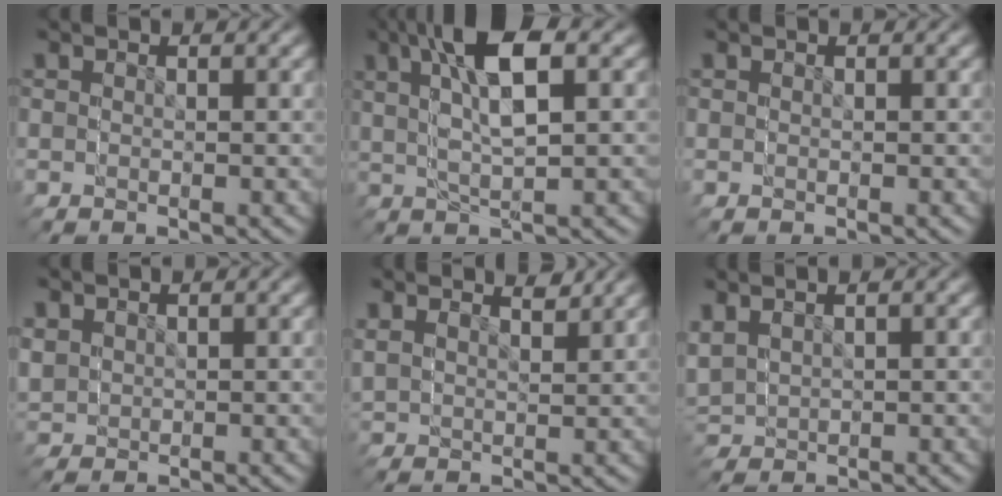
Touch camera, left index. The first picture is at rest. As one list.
[{"total": 4.9, "force": [3.2, 1.0, 3.5], "torque": [-0.082, 0.019, 0.039]}, {"total": 0.0}, {"total": 2.4, "force": [0.5, 2.3, -0.4], "torque": [-0.019, -0.017, 0.017]}, {"total": 2.8, "force": [2.5, 0.4, -1.2], "torque": [-0.002, 0.006, 0.041]}, {"total": 2.6, "force": [0.7, 2.5, 0.4], "torque": [-0.047, -0.012, 0.023]}]